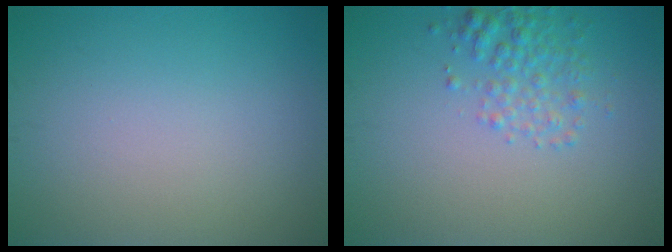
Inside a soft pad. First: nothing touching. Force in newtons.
{"total": 2.5, "press": 2.5, "slide": 0.1}